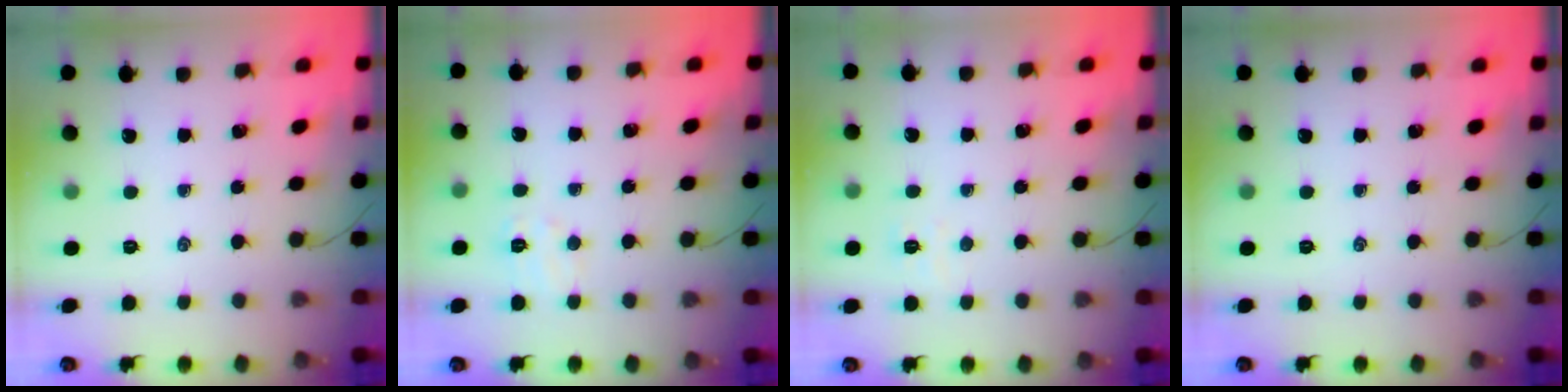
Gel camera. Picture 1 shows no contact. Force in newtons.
{"total": 5.0, "press": 4.9, "slide": 1.1}
{"total": 2.4, "press": 2.3, "slide": 0.8}
{"total": 0.0}